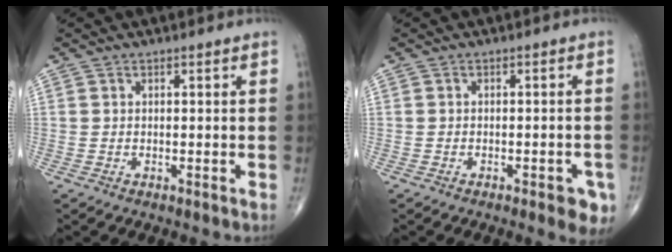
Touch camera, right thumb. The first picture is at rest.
{"total": 4.5, "force": [-2.3, 1.7, 3.5], "torque": [-0.029, 0.007, -0.025]}